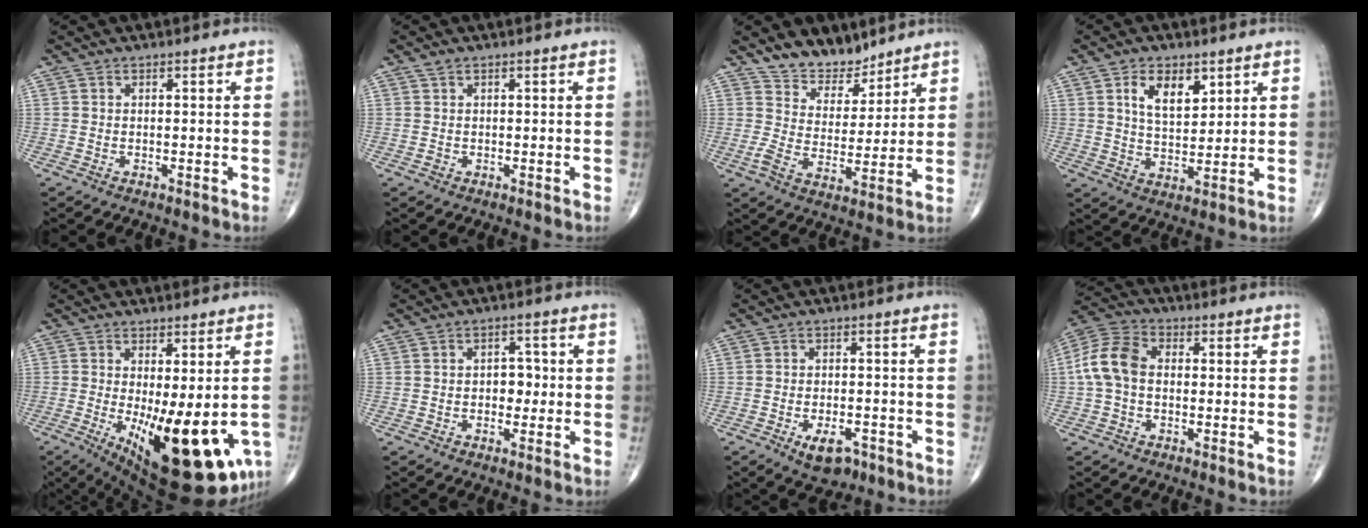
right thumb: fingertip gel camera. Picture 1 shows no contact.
{"total": 1.1, "force": [0.5, 0.8, 0.5], "torque": [-0.007, 0.005, 0.009]}
{"total": 8.6, "force": [7.1, 4.3, 2.3], "torque": [-0.012, -0.055, 0.131]}
{"total": 8.0, "force": [3.8, 4.4, 5.5], "torque": [-0.075, -0.025, 0.069]}
{"total": 19.5, "force": [-5.0, 6.9, 17.6], "torque": [-0.222, -0.037, -0.050]}
{"total": 3.9, "force": [-0.2, 2.7, 2.7], "torque": [-0.018, 0.009, -0.006]}
{"total": 5.9, "force": [-3.1, 3.0, 3.9], "torque": [-0.051, 0.010, -0.044]}
{"total": 9.4, "force": [-0.2, 6.4, 6.9], "torque": [-0.142, 0.029, -0.016]}